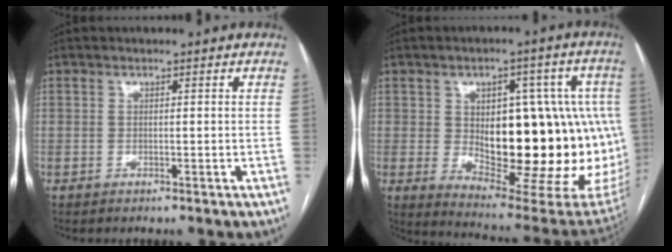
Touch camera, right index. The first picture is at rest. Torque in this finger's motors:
{"motor_torque": [2.06, 0.02, 1.04, 0.17]}